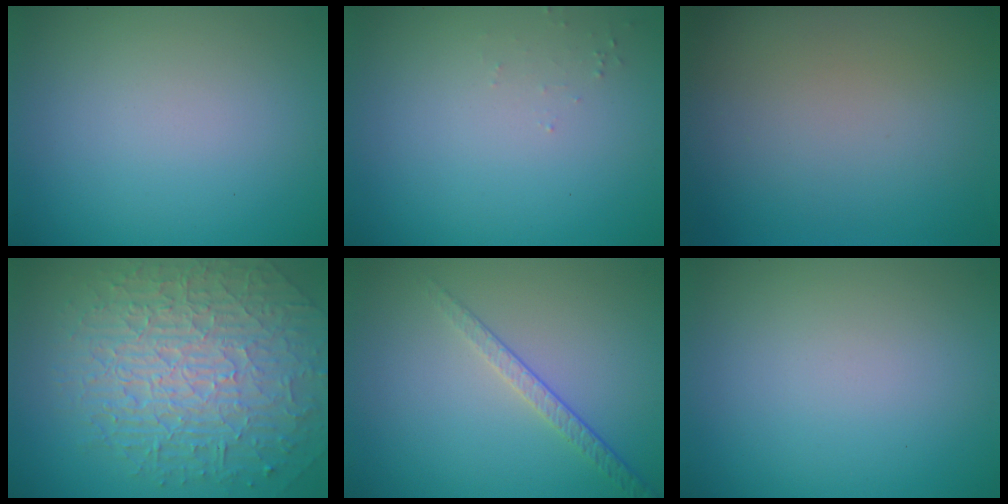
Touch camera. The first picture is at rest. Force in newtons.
{"total": 0.6, "press": 0.6, "slide": 0.2}
{"total": 0.0}
{"total": 10.1, "press": 6.5, "slide": 7.7}
{"total": 1.9, "press": 1.4, "slide": 1.3}
{"total": 0.0}